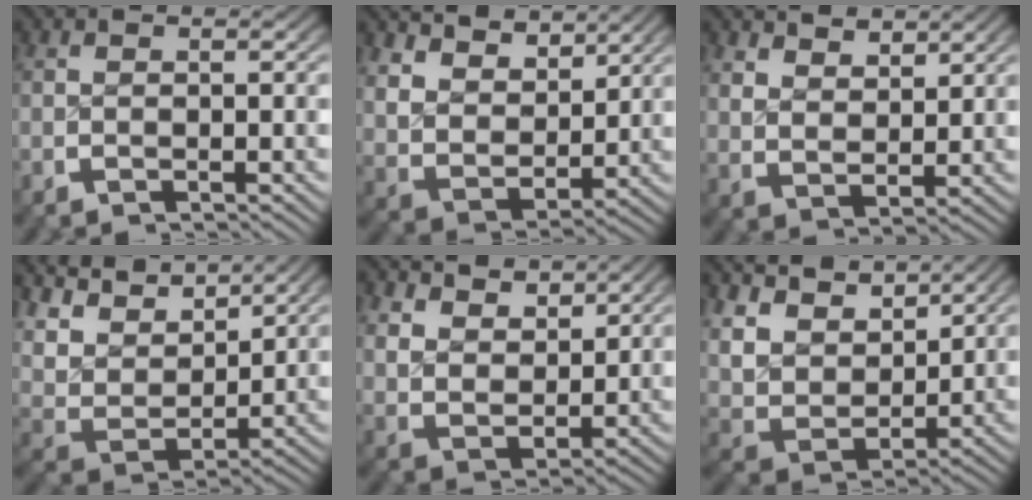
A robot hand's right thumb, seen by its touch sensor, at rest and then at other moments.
{"total": 8.0, "force": [2.9, 5.6, 4.9], "torque": [-0.113, -0.030, 0.061]}
{"total": 3.5, "force": [2.5, 1.7, 1.8], "torque": [-0.025, -0.010, 0.057]}
{"total": 9.9, "force": [4.2, 6.2, 6.4], "torque": [-0.136, 0.001, 0.069]}
{"total": 5.6, "force": [2.4, 3.8, 3.4], "torque": [-0.072, -0.027, 0.056]}
{"total": 10.7, "force": [3.2, 7.6, 6.8], "torque": [-0.155, -0.017, 0.058]}